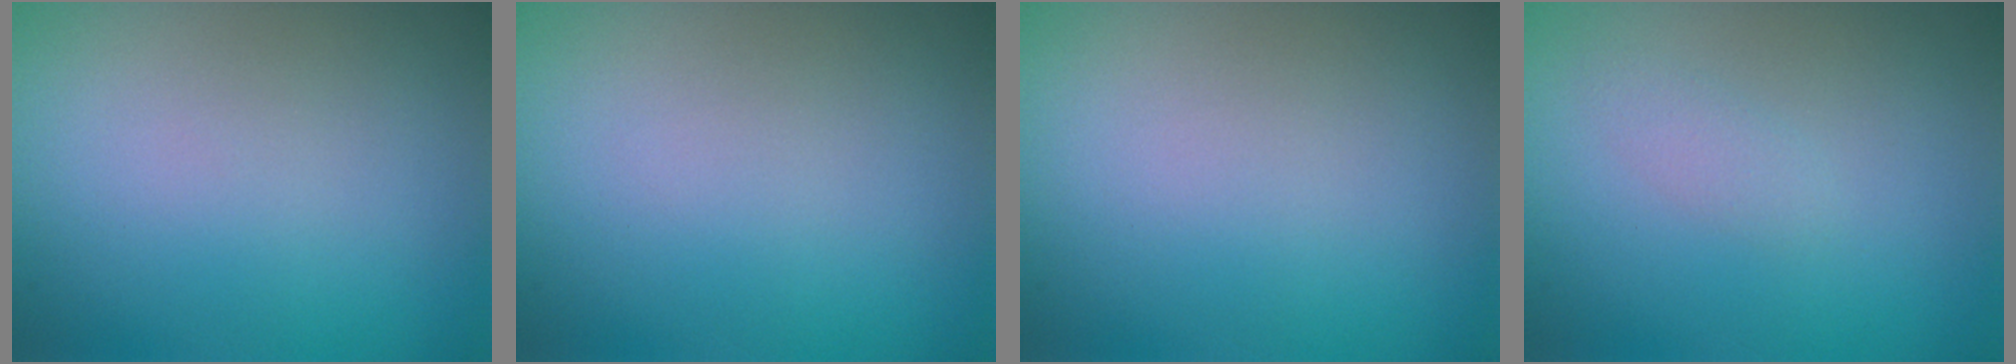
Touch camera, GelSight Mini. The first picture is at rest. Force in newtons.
{"total": 0.0}
{"total": 0.0}
{"total": 0.9, "press": 0.9, "slide": 0.0}